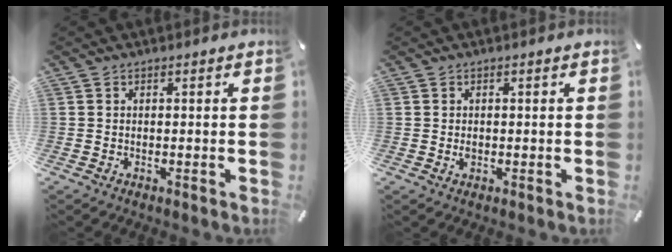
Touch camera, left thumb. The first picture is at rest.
{"total": 1.0, "force": [0.0, 0.9, 0.6], "torque": [-0.012, 0.003, -0.001]}